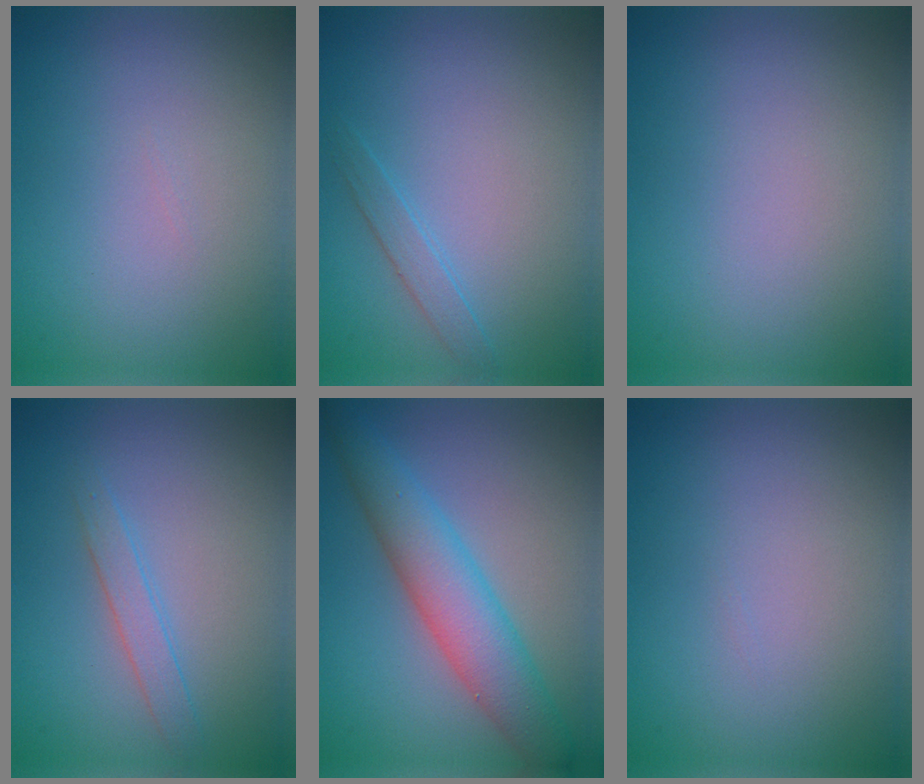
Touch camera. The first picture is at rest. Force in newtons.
{"total": 1.4, "press": 1.4, "slide": 0.1}
{"total": 0.0}
{"total": 1.7, "press": 1.7, "slide": 0.1}
{"total": 5.8, "press": 5.8, "slide": 0.3}
{"total": 0.0}